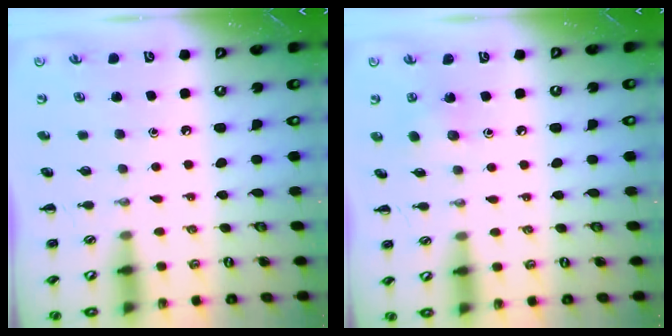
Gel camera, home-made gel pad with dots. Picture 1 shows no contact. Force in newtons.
{"total": 4.4, "press": 4.2, "slide": 1.0}